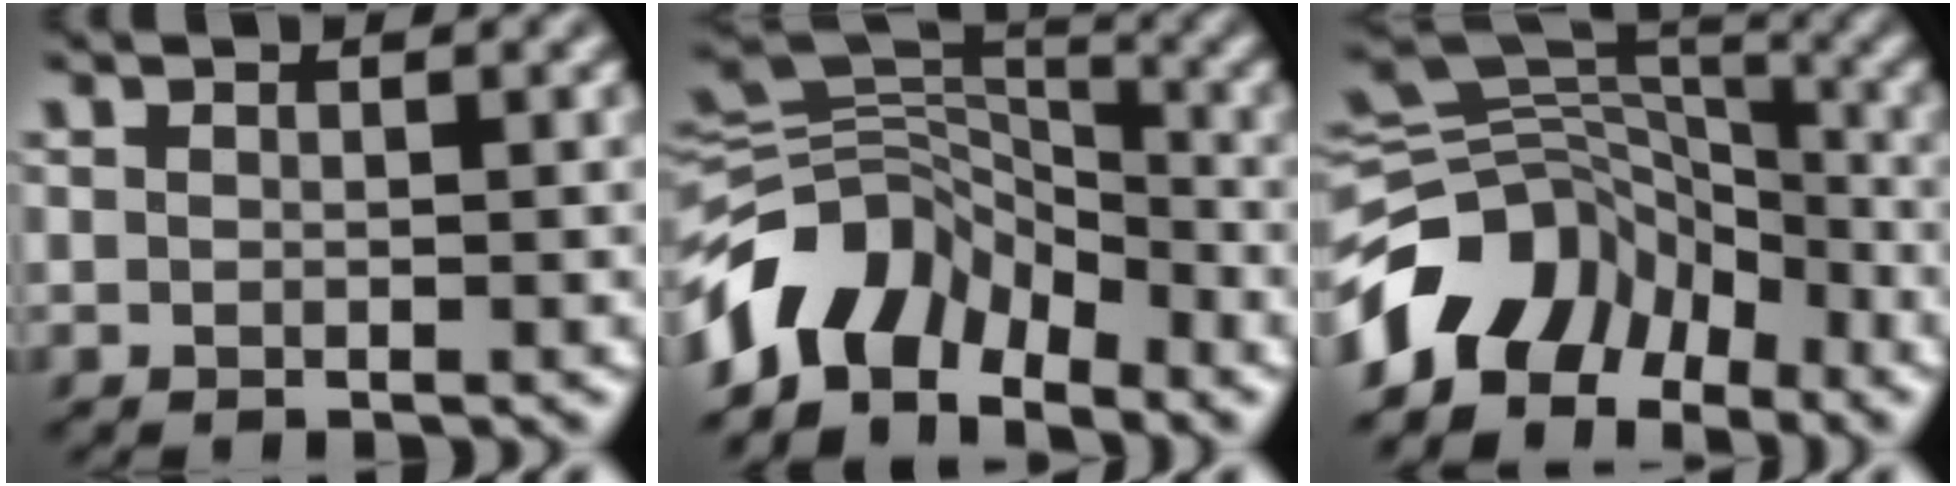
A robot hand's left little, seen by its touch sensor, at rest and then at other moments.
{"total": 8.4, "force": [-5.3, 4.9, 4.4], "torque": [-0.073, 0.010, -0.117]}
{"total": 8.9, "force": [-5.6, 5.7, 4.0], "torque": [-0.062, 0.014, -0.118]}